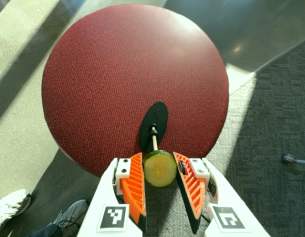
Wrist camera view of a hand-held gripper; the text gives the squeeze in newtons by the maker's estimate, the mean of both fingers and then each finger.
{"total": 6.6, "left": 6.4, "right": 6.8}